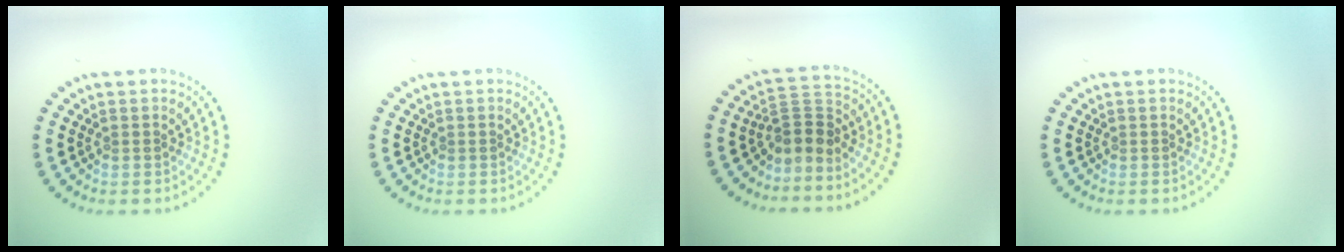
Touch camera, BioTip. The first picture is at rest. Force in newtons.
{"total": 0.0}
{"total": 2.8, "press": 1.9, "slide": 2.1}
{"total": 0.0}